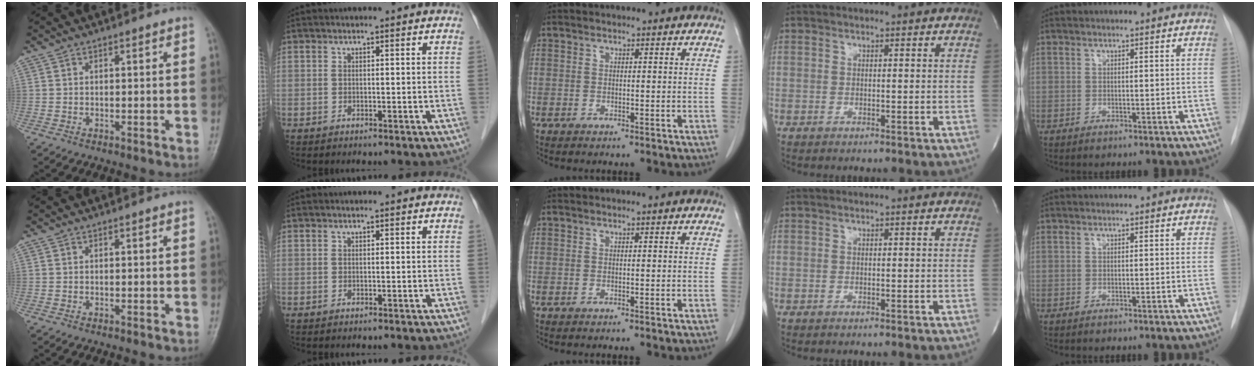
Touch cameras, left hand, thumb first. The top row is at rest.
{}